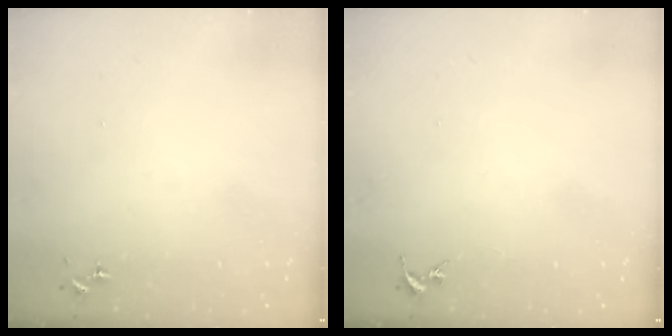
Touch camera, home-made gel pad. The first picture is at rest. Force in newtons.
{"total": 0.0}